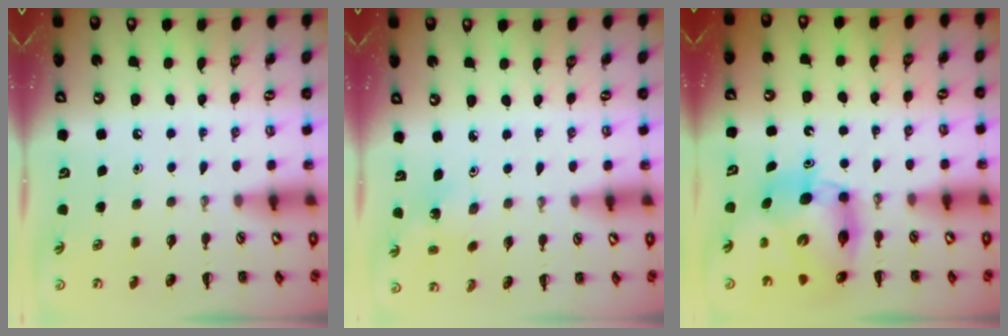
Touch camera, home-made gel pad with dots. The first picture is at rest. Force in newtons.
{"total": 2.3, "press": 2.2, "slide": 0.8}
{"total": 9.2, "press": 8.8, "slide": 2.7}